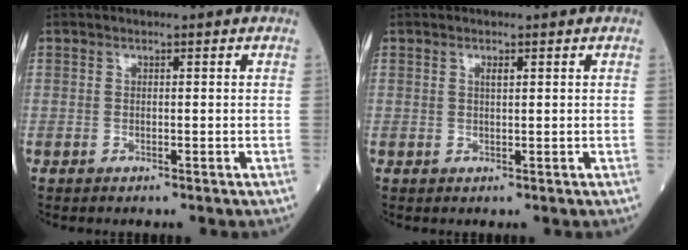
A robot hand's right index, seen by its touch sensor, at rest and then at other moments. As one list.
[{"total": 0.9, "force": [0.4, 0.2, 0.8], "torque": [-0.018, 0.000, 0.007]}]